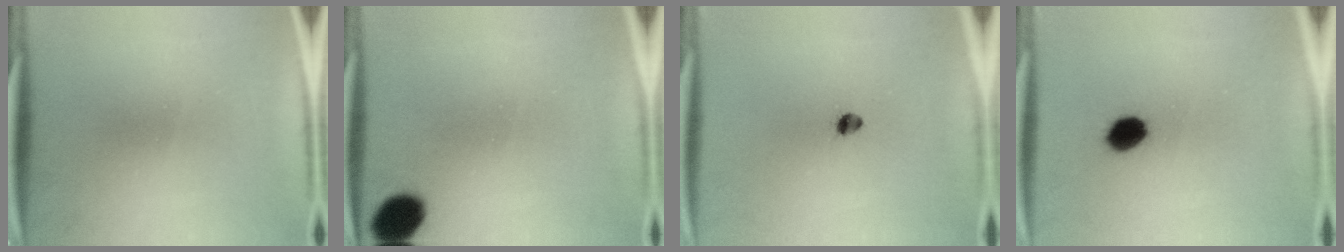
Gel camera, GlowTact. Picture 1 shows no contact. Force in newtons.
{"total": 8.0}
{"total": 2.0}
{"total": 3.8}